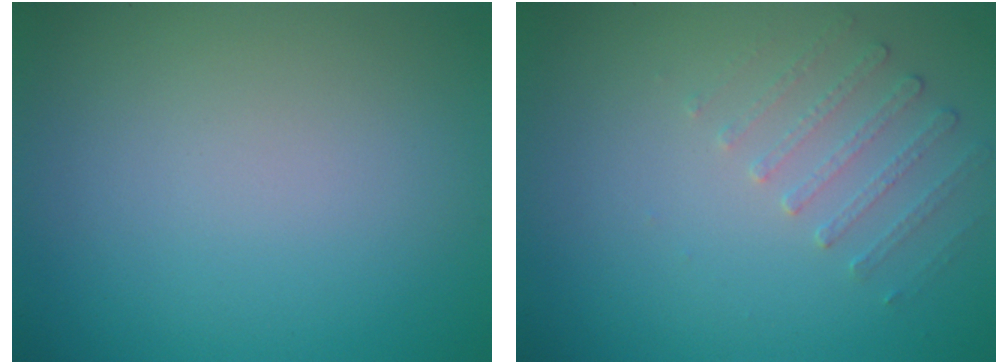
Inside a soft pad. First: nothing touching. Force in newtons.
{"total": 1.5, "press": 1.0, "slide": 1.1}